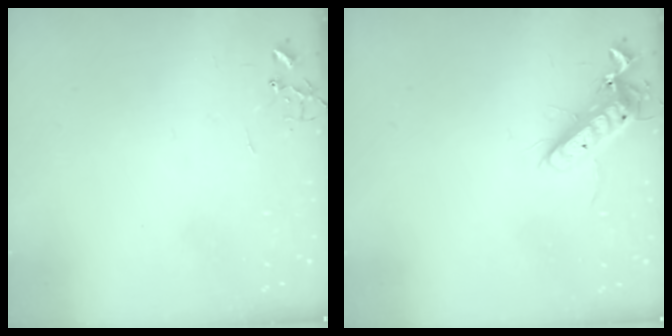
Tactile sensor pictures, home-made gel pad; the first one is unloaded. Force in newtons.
{"total": 12.5, "press": 12.4, "slide": 1.6}